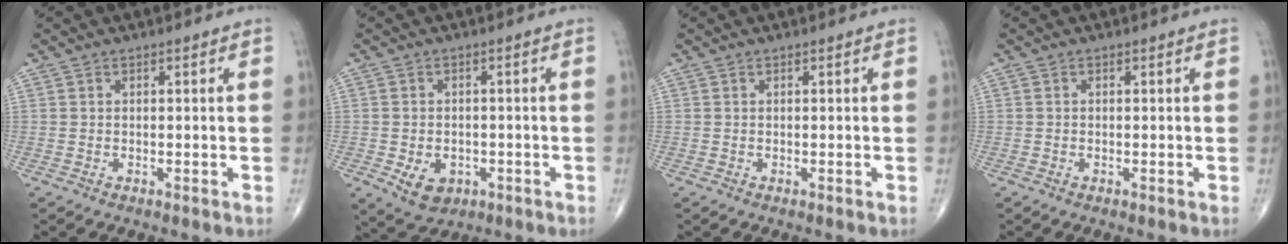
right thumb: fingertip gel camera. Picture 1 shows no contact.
{"total": 5.9, "force": [-2.0, 4.4, 3.4], "torque": [-0.047, 0.006, -0.021]}
{"total": 0.0}
{"total": 0.0}